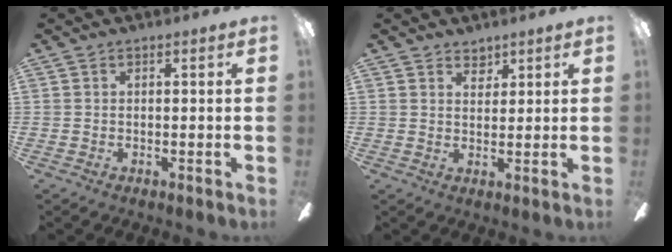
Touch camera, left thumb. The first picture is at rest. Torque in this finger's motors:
{"motor_torque": [-0.05, -0.09, -0.14, -0.16, 0.01]}